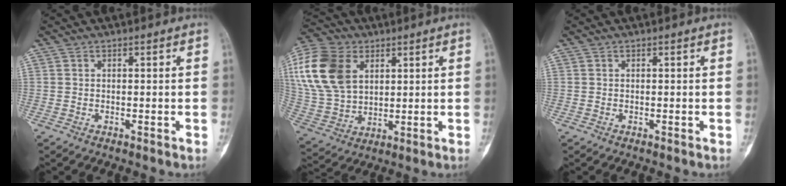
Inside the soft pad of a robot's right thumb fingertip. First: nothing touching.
{"total": 17.9, "force": [5.6, 12.2, 11.8], "torque": [-0.243, -0.006, 0.110]}
{"total": 0.0}